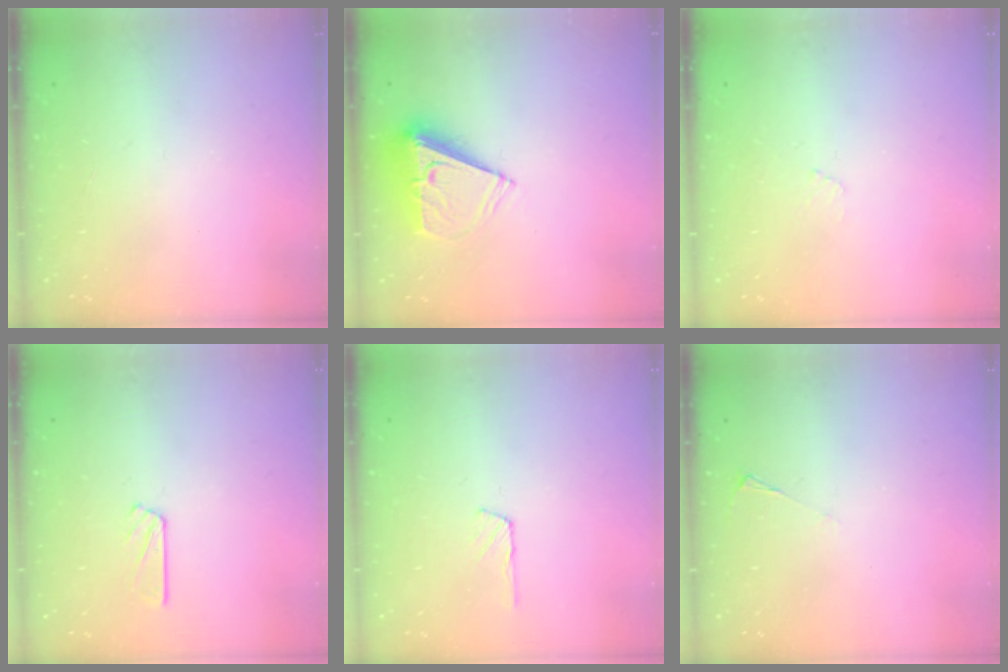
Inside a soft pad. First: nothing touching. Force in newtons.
{"total": 8.1, "press": 8.0, "slide": 0.6}
{"total": 2.7, "press": 2.6, "slide": 0.5}
{"total": 3.3, "press": 3.3, "slide": 0.3}
{"total": 2.3, "press": 2.3, "slide": 0.2}
{"total": 2.1, "press": 2.0, "slide": 0.4}